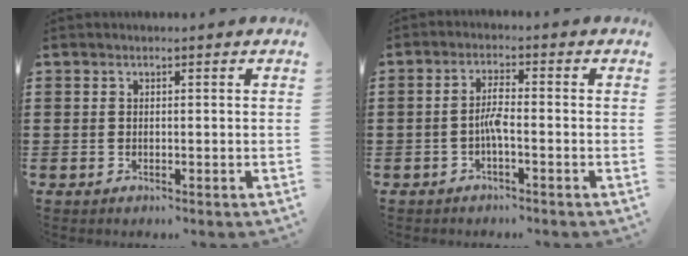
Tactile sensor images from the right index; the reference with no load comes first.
{"total": 3.2, "force": [-1.1, 0.4, 3.0], "torque": [-0.070, -0.002, -0.027]}